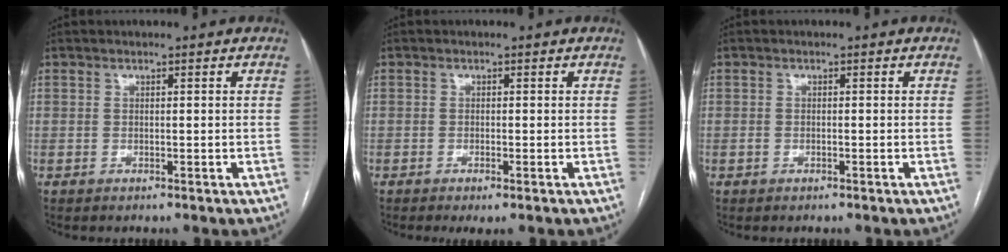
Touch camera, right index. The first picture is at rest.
{"total": 1.7, "force": [-1.0, 0.2, 1.4], "torque": [-0.020, -0.003, -0.012]}
{"total": 0.5, "force": [-0.2, 0.3, 0.4], "torque": [-0.010, 0.001, -0.003]}